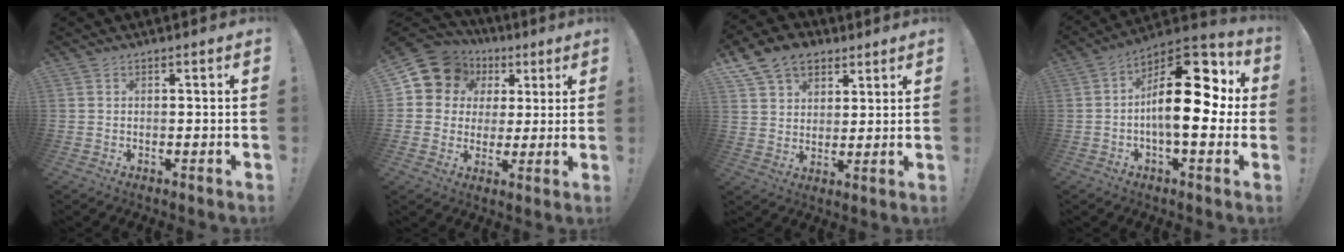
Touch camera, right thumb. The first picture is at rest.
{"total": 11.5, "force": [4.5, 10.0, 3.4], "torque": [-0.050, -0.023, 0.092]}
{"total": 11.6, "force": [6.8, 8.3, 4.3], "torque": [-0.075, -0.031, 0.135]}
{"total": 21.0, "force": [2.0, 9.9, 18.4], "torque": [-0.272, -0.007, 0.036]}